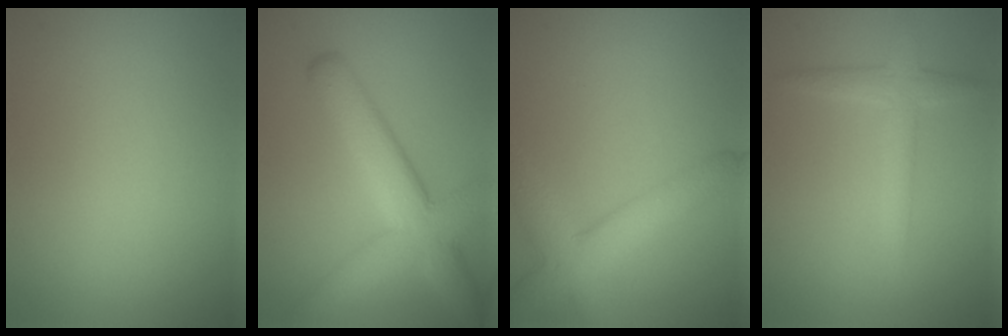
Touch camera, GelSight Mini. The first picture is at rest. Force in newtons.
{"total": 7.3, "press": 7.3, "slide": 0.5}
{"total": 5.1, "press": 5.1, "slide": 0.2}
{"total": 2.4, "press": 2.4, "slide": 0.1}